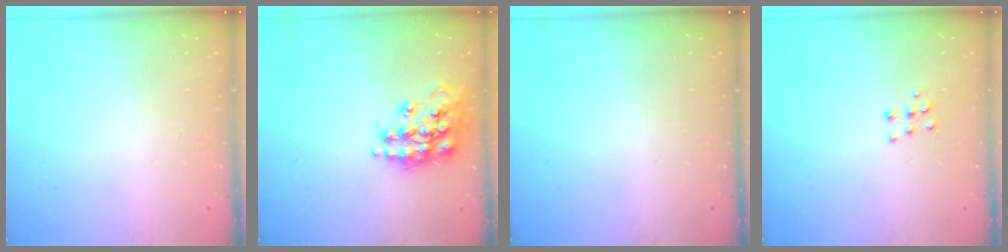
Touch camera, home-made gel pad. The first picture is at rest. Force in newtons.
{"total": 16.5, "press": 16.5, "slide": 1.1}
{"total": 0.0}
{"total": 5.3, "press": 5.2, "slide": 0.4}